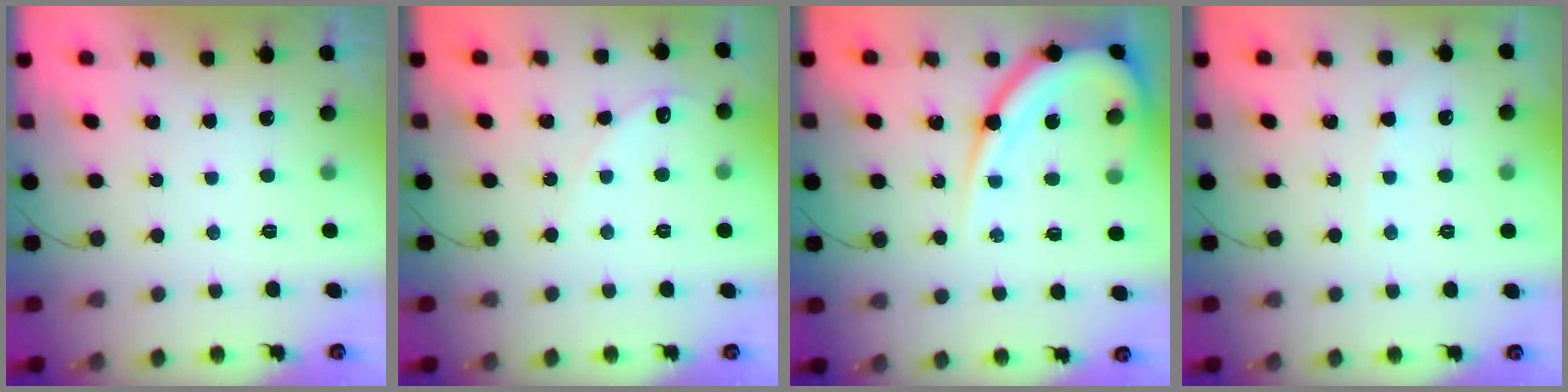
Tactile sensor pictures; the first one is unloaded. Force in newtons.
{"total": 4.8, "press": 4.8, "slide": 0.6}
{"total": 14.5, "press": 14.4, "slide": 1.6}
{"total": 3.8, "press": 3.7, "slide": 0.5}